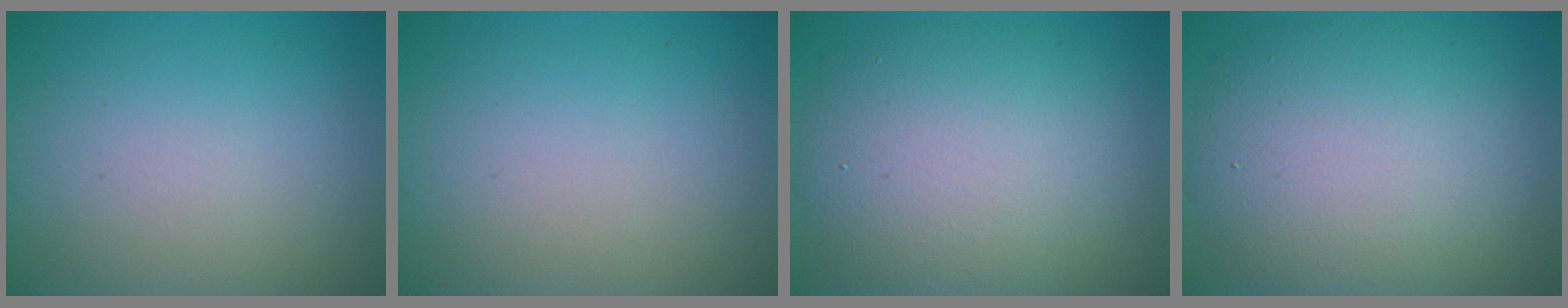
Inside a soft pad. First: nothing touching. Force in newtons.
{"total": 0.0}
{"total": 9.5, "press": 9.5, "slide": 0.3}
{"total": 10.4, "press": 10.4, "slide": 0.6}